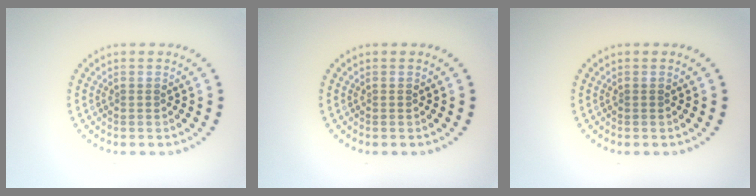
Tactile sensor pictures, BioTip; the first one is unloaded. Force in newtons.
{"total": 0.0}
{"total": 0.0}